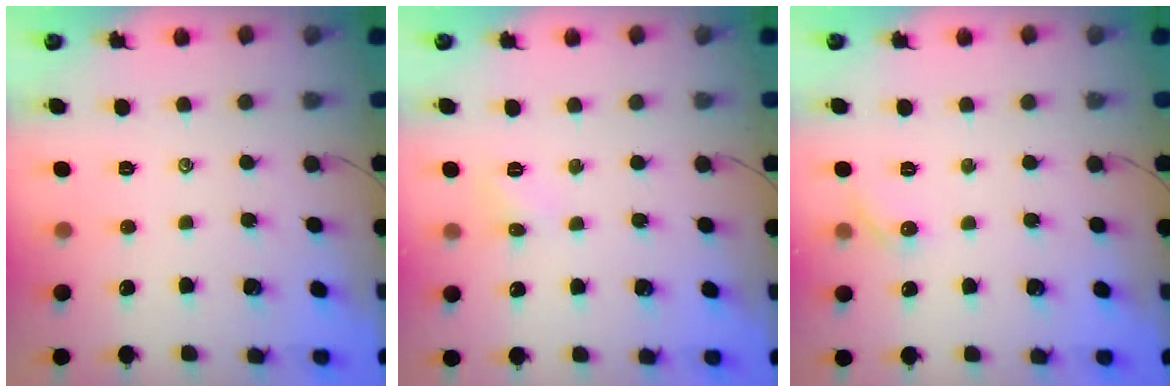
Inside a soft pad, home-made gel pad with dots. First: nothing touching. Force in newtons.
{"total": 5.1, "press": 4.9, "slide": 1.6}
{"total": 5.2, "press": 5.0, "slide": 1.4}